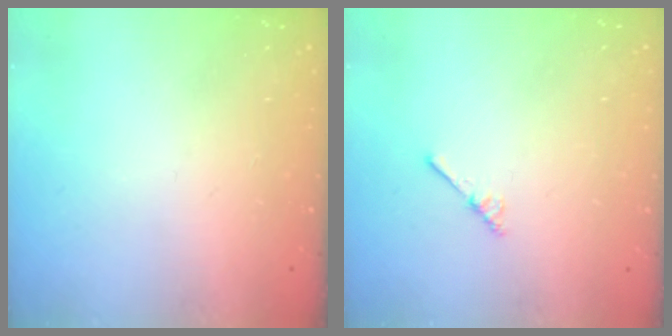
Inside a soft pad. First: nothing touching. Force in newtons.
{"total": 3.0, "press": 3.0, "slide": 0.3}